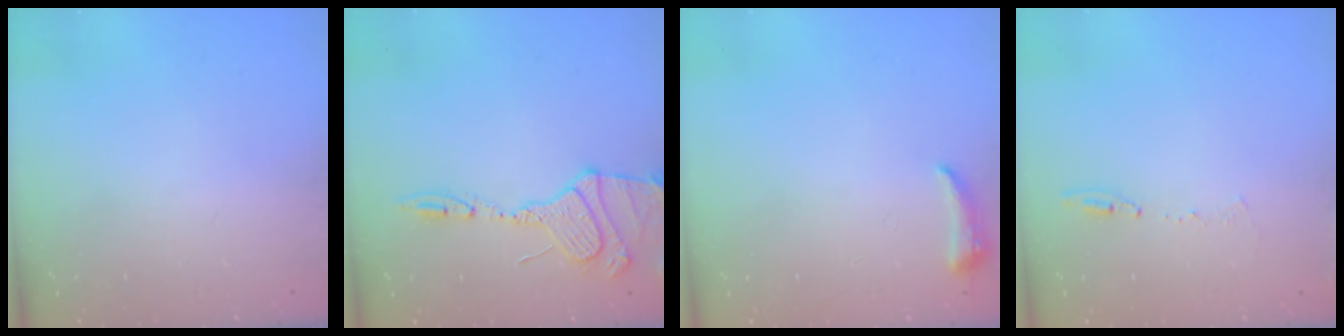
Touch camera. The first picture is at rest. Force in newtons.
{"total": 14.4, "press": 14.4, "slide": 1.5}
{"total": 4.3, "press": 4.2, "slide": 0.9}
{"total": 8.3, "press": 8.3, "slide": 0.9}